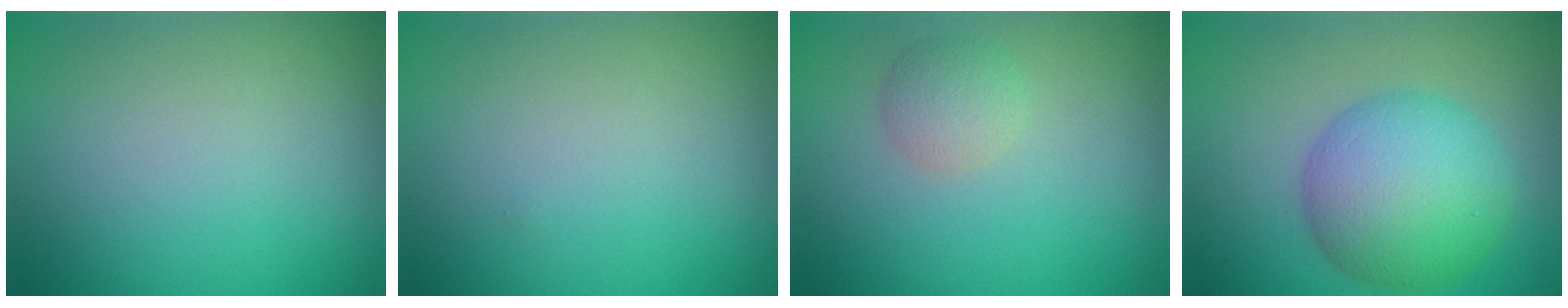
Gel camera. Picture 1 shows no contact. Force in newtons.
{"total": 0.0}
{"total": 2.2, "press": 2.2, "slide": 0.1}
{"total": 8.0, "press": 8.0, "slide": 0.2}